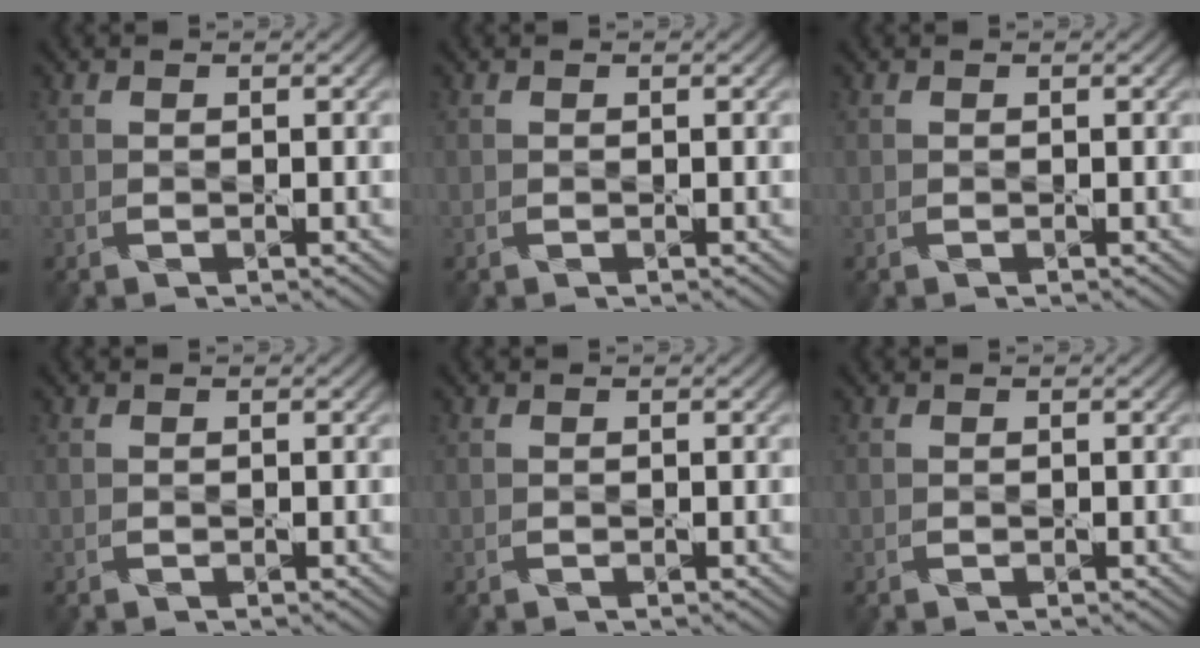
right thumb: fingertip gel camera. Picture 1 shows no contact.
{"total": 0.0}
{"total": 0.0}
{"total": 0.0}
{"total": 0.0}
{"total": 0.0}